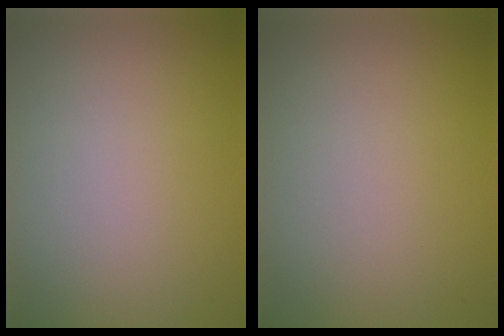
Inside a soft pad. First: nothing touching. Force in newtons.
{"total": 0.0}